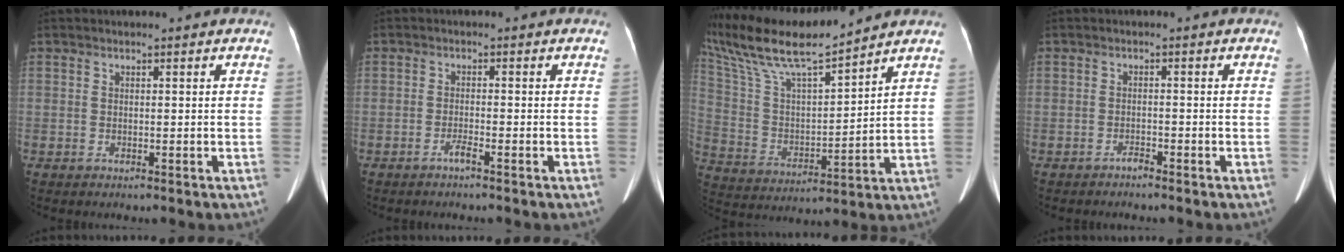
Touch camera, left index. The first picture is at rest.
{"total": 1.4, "force": [-1.1, -0.2, 0.8], "torque": [-0.016, -0.003, -0.023]}
{"total": 17.4, "force": [15.2, 1.1, 8.3], "torque": [-0.179, 0.019, 0.292]}
{"total": 1.1, "force": [-1.1, 0.0, 0.2], "torque": [-0.003, -0.003, -0.018]}